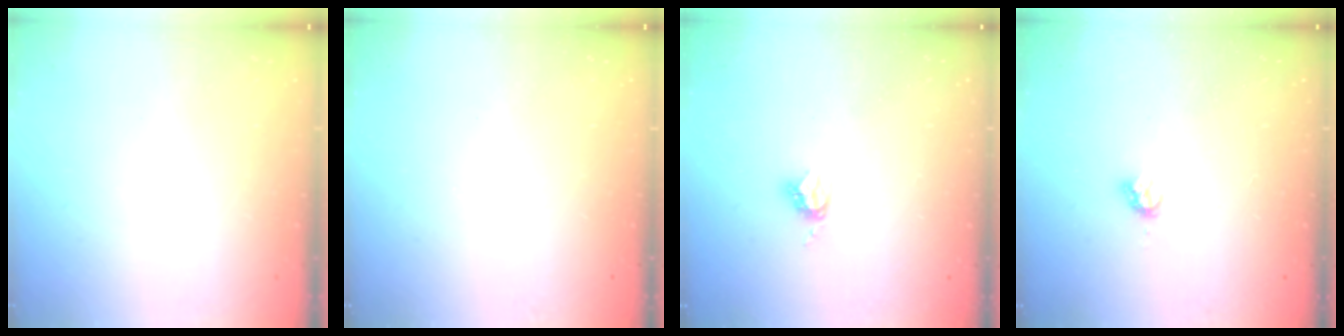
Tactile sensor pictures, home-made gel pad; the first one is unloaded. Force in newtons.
{"total": 0.0}
{"total": 4.0, "press": 4.0, "slide": 0.0}
{"total": 2.8, "press": 2.7, "slide": 0.3}